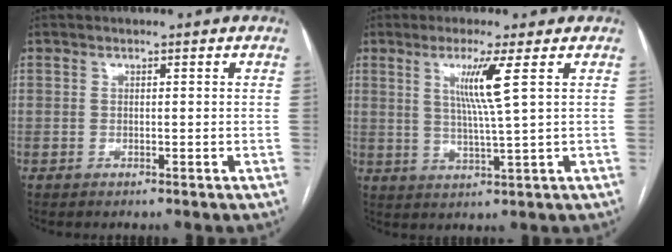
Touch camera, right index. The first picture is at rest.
{"total": 6.2, "force": [2.2, -1.4, 5.6], "torque": [-0.109, -0.011, 0.046]}